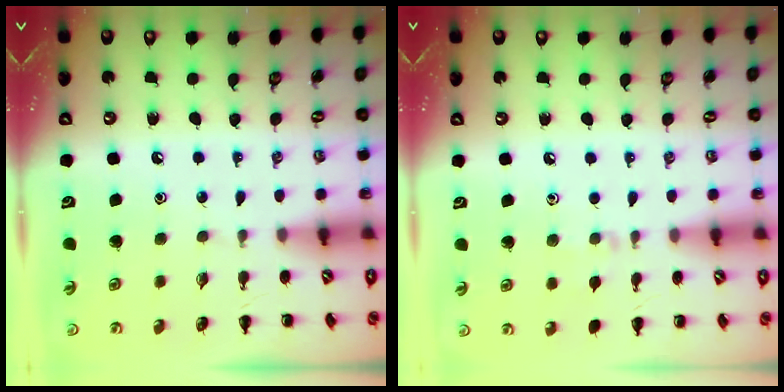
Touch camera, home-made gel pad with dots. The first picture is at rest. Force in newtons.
{"total": 5.2, "press": 4.8, "slide": 1.8}